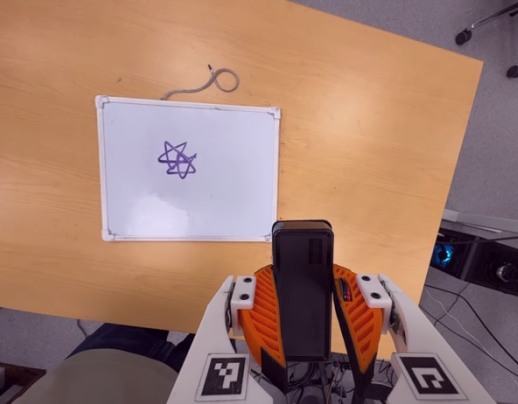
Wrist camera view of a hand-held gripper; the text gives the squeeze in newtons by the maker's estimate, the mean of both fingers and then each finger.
{"total": 10.2, "left": 8.6, "right": 11.9}